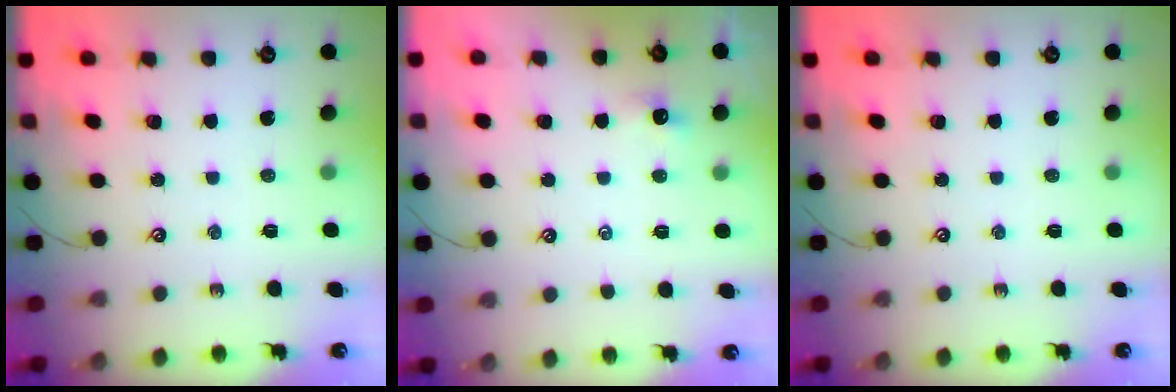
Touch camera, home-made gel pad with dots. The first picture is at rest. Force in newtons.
{"total": 3.3, "press": 3.3, "slide": 0.1}
{"total": 0.0}